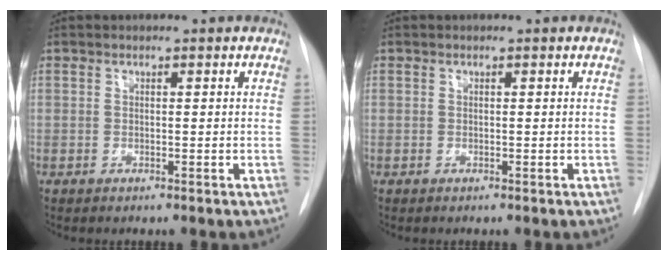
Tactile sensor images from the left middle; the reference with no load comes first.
{"total": 0.0}